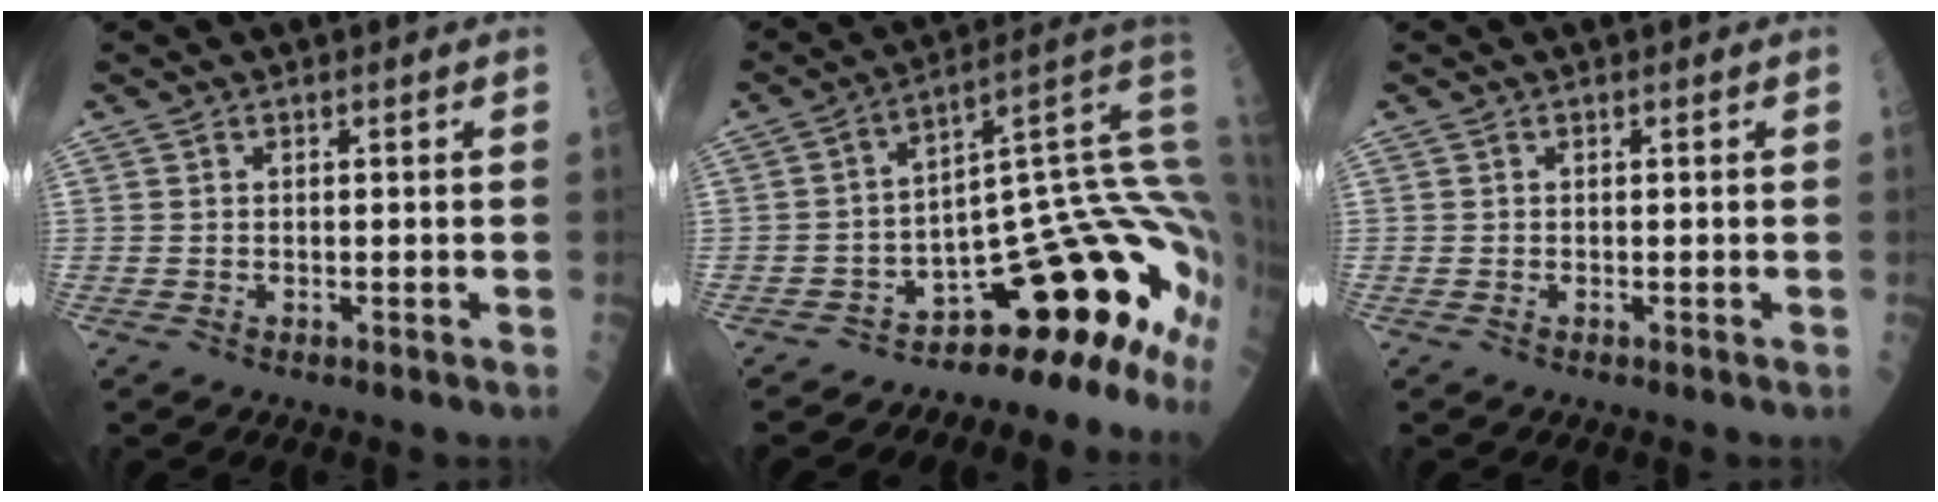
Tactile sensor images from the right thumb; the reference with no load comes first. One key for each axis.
{"total": 12.7, "fx": -4.3, "fy": 3.9, "fz": 11.3, "tx": -0.086, "ty": 0.125, "tz": -0.060}
{"total": 0.0}